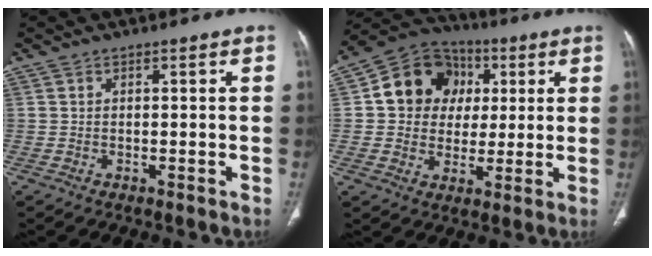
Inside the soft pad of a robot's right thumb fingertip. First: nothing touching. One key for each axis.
{"total": 13.8, "fx": 2.7, "fy": 12.1, "fz": 6.0, "tx": -0.061, "ty": 0.009, "tz": 0.040}